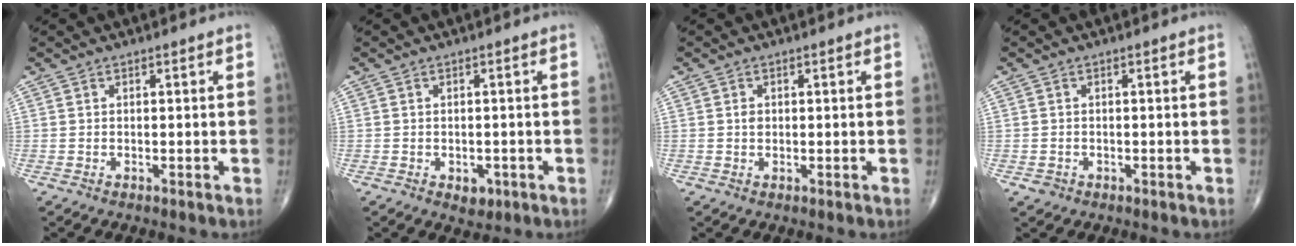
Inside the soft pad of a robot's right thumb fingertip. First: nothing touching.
{"total": 2.6, "force": [-1.0, 1.8, 1.5], "torque": [-0.009, 0.001, -0.007]}
{"total": 1.0, "force": [0.1, 0.8, 0.6], "torque": [-0.007, 0.001, 0.001]}
{"total": 1.2, "force": [-0.5, 1.1, 0.2], "torque": [0.000, 0.005, -0.006]}